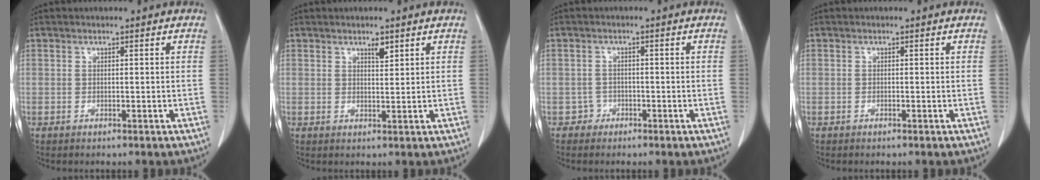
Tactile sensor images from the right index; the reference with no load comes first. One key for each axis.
{"total": 1.7, "fx": 1.2, "fy": 0.5, "fz": 1.1, "tx": -0.018, "ty": -0.003, "tz": 0.020}
{"total": 1.8, "fx": -1.0, "fy": 1.4, "fz": -0.4, "tx": 0.014, "ty": 0.009, "tz": -0.024}
{"total": 0.0}